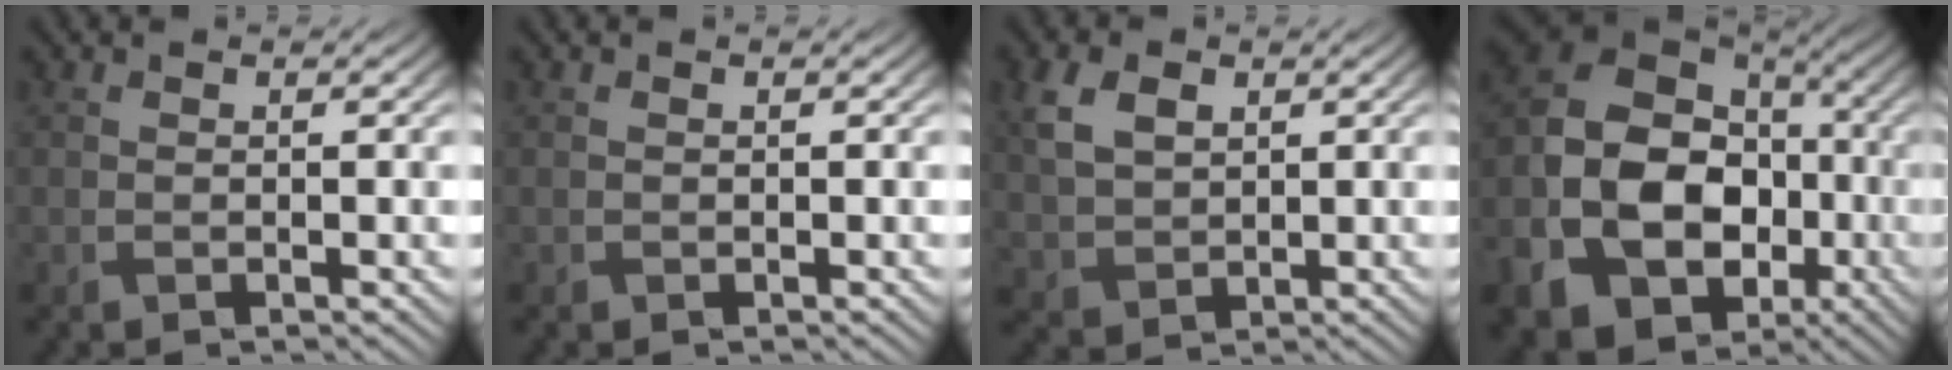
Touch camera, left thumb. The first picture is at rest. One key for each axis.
{"total": 0.0}
{"total": 5.5, "fx": 1.7, "fy": 4.0, "fz": 3.4, "tx": -0.092, "ty": 0.004, "tz": 0.036}
{"total": 20.4, "fx": -6.3, "fy": 16.1, "fz": 10.8, "tx": -0.241, "ty": -0.034, "tz": -0.121}